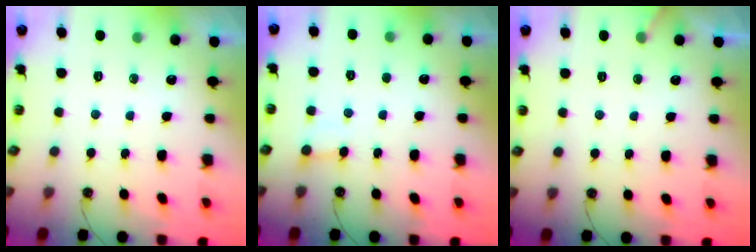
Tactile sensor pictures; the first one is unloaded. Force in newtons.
{"total": 2.8, "press": 2.8, "slide": 0.4}
{"total": 2.9, "press": 2.9, "slide": 0.2}